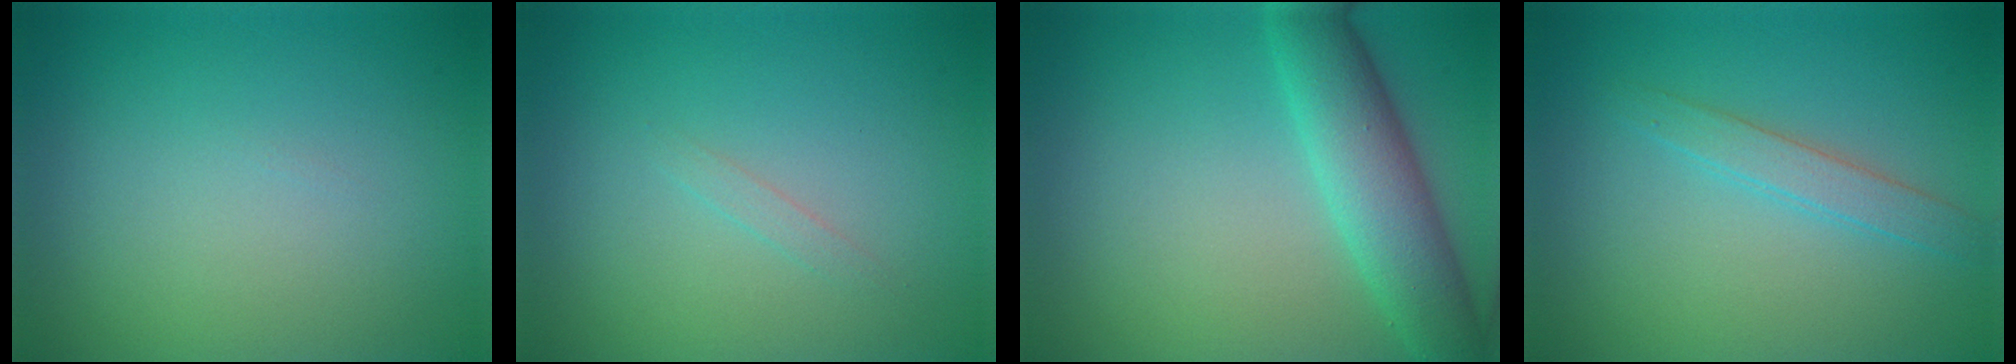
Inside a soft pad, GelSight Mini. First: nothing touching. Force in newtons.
{"total": 0.7, "press": 0.7, "slide": 0.0}
{"total": 5.5, "press": 5.5, "slide": 0.2}
{"total": 2.0, "press": 2.0, "slide": 0.0}